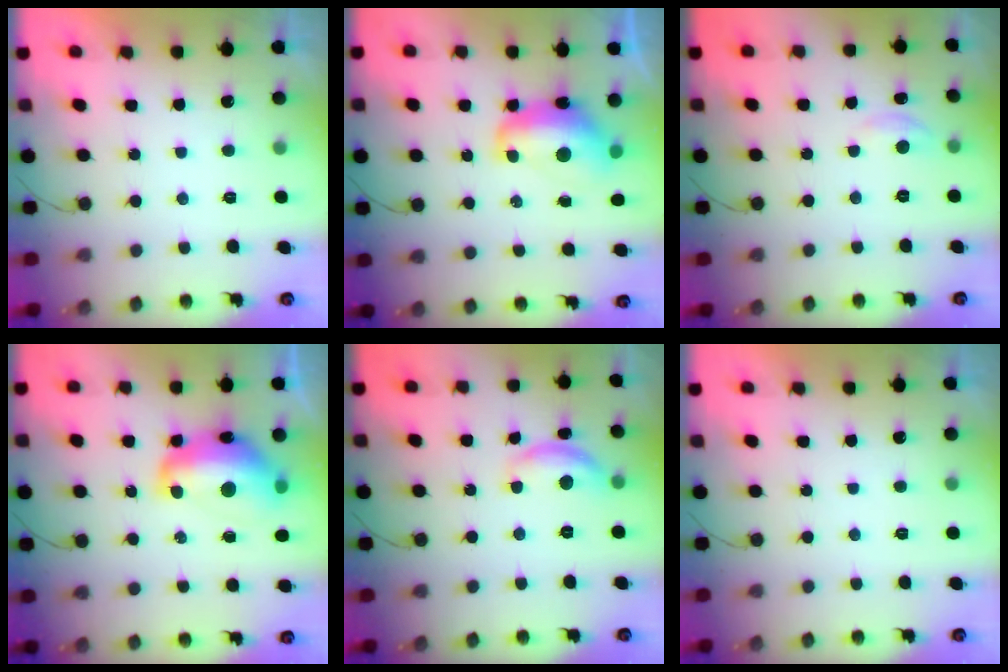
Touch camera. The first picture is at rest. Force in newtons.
{"total": 11.9, "press": 11.9, "slide": 1.2}
{"total": 2.7, "press": 2.7, "slide": 0.3}
{"total": 15.0, "press": 15.0, "slide": 1.1}
{"total": 11.3, "press": 11.3, "slide": 0.7}
{"total": 0.0}